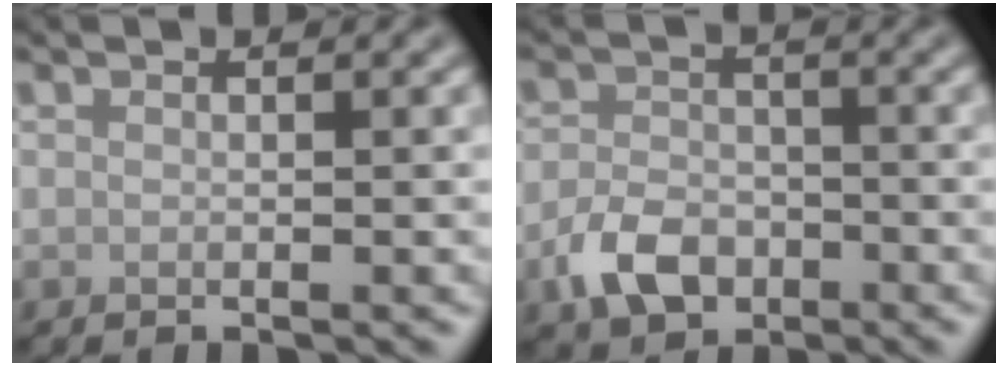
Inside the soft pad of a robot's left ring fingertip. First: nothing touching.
{"total": 4.3, "force": [-2.1, 3.0, 2.3], "torque": [-0.049, -0.004, -0.044]}